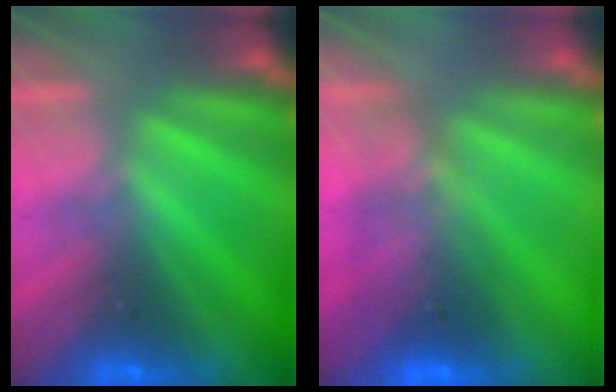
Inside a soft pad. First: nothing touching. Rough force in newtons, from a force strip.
{"total": 7.5}